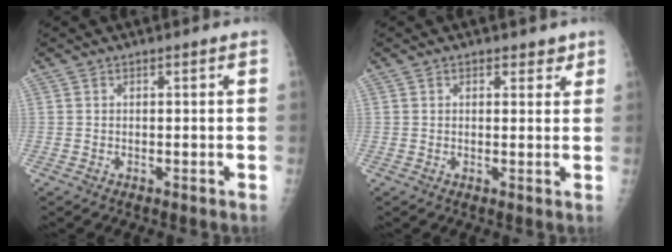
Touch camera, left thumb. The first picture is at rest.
{"total": 2.4, "force": [1.6, 1.5, 1.0], "torque": [0.008, -0.007, 0.018]}